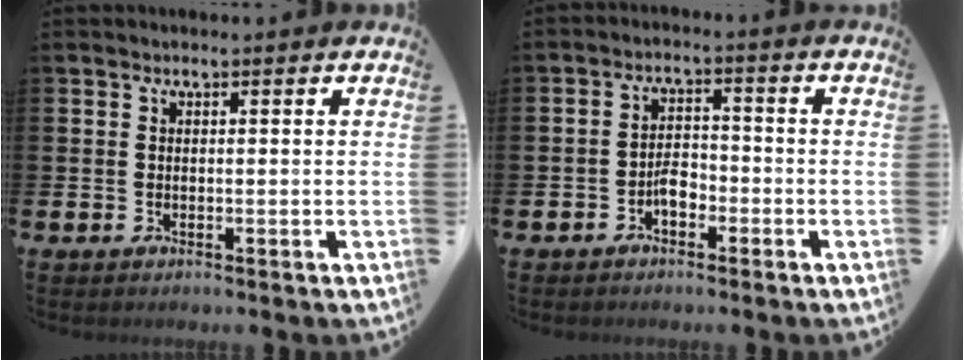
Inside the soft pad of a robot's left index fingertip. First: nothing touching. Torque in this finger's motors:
{"motor_torque": [0.11, 0.22, 0.10, 0.02]}